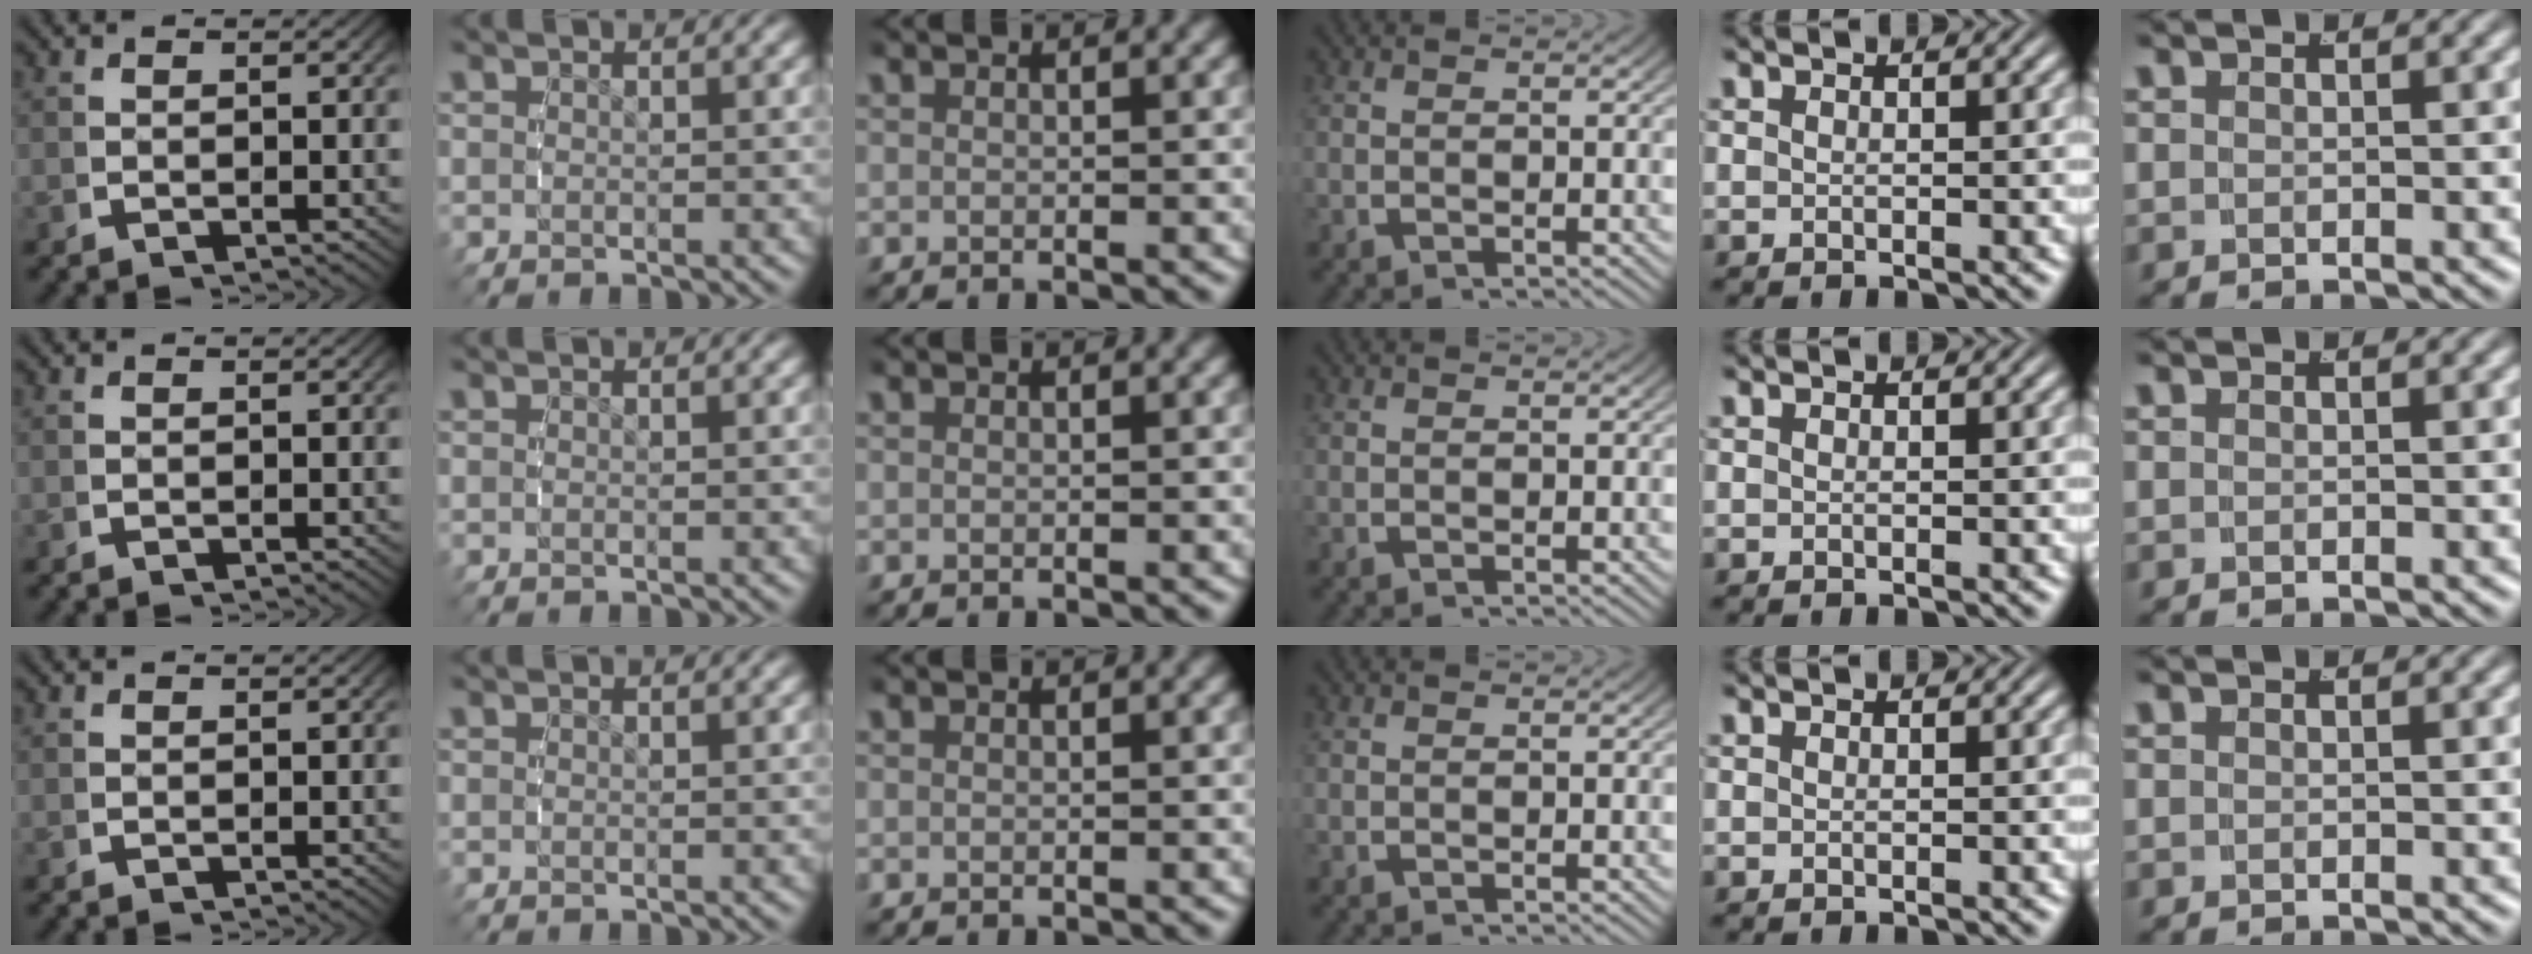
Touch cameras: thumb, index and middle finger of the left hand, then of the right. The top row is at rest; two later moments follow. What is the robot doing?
{"motion": "reach", "object": "measuring cup"}